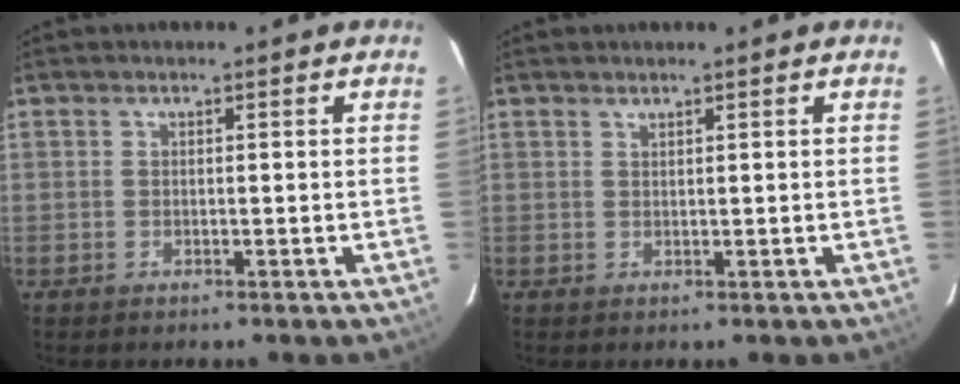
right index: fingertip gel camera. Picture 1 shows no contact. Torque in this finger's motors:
{"motor_torque": [-0.07, 0.20, -0.07, -0.01]}